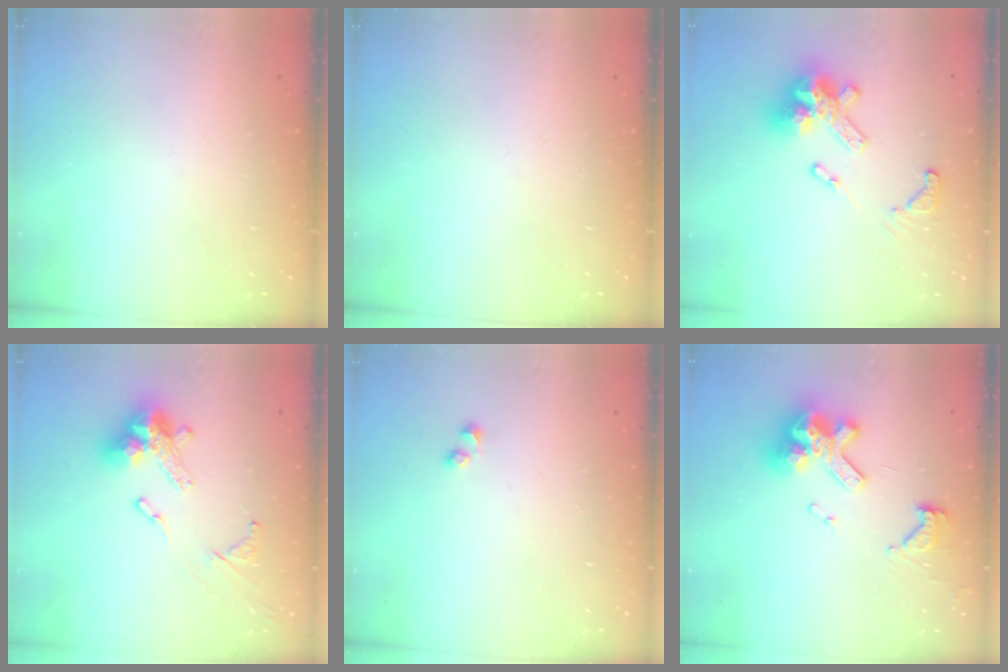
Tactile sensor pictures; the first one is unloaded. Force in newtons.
{"total": 0.0}
{"total": 15.6, "press": 15.4, "slide": 2.0}
{"total": 14.8, "press": 14.7, "slide": 1.6}
{"total": 1.9, "press": 1.8, "slide": 0.7}
{"total": 14.7, "press": 14.6, "slide": 1.7}